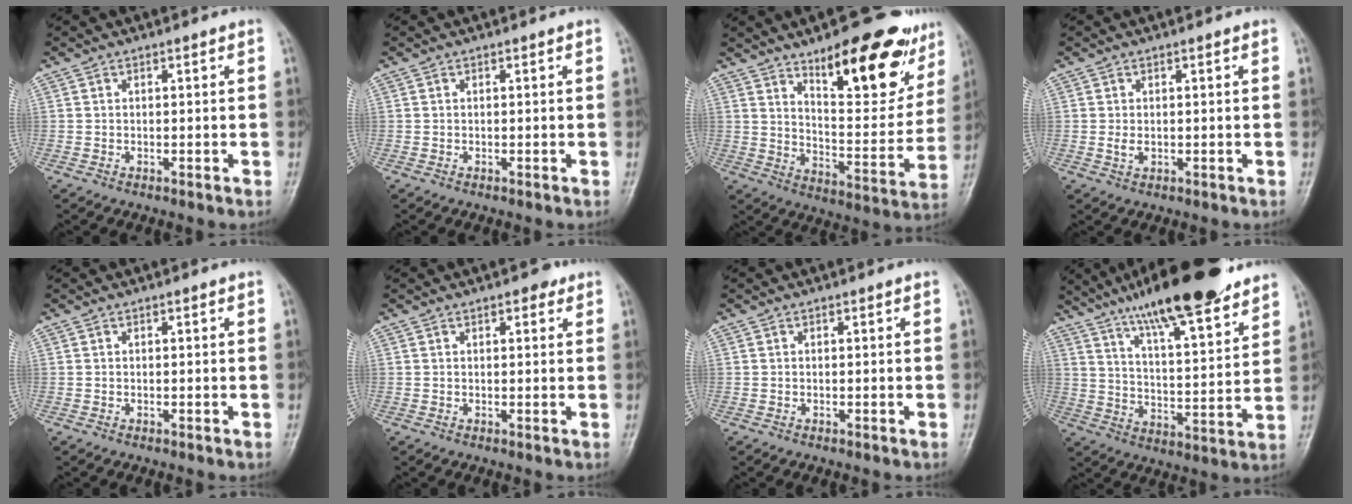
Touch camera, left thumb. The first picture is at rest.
{"total": 0.0}
{"total": 21.1, "force": [12.8, 7.7, 14.9], "torque": [-0.155, -0.070, 0.194]}
{"total": 1.8, "force": [0.2, 1.1, 1.5], "torque": [-0.023, -0.002, 0.004]}
{"total": 0.0}
{"total": 2.4, "force": [1.4, 1.2, 1.5], "torque": [-0.012, -0.003, 0.016]}
{"total": 0.0}
{"total": 21.1, "force": [15.2, 4.5, 13.8], "torque": [-0.199, -0.059, 0.248]}